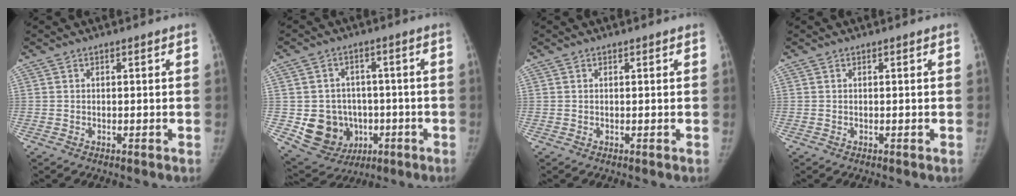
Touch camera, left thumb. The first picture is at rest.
{"total": 12.2, "force": [-2.5, 10.8, 5.1], "torque": [-0.054, 0.012, -0.022]}
{"total": 0.0}
{"total": 0.0}